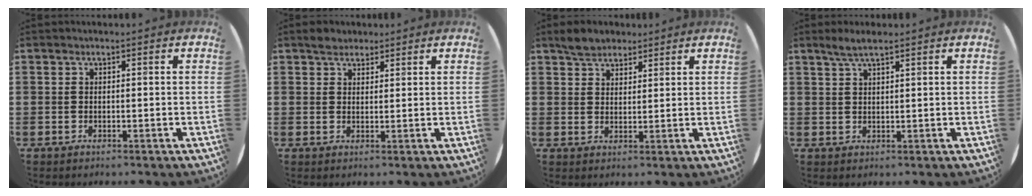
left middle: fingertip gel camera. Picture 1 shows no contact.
{"total": 2.2, "force": [2.0, 1.0, 0.2], "torque": [0.001, 0.001, 0.037]}
{"total": 3.5, "force": [3.1, 1.5, 0.6], "torque": [-0.011, 0.002, 0.059]}
{"total": 2.5, "force": [1.9, 0.1, 1.6], "torque": [-0.033, 0.003, 0.034]}